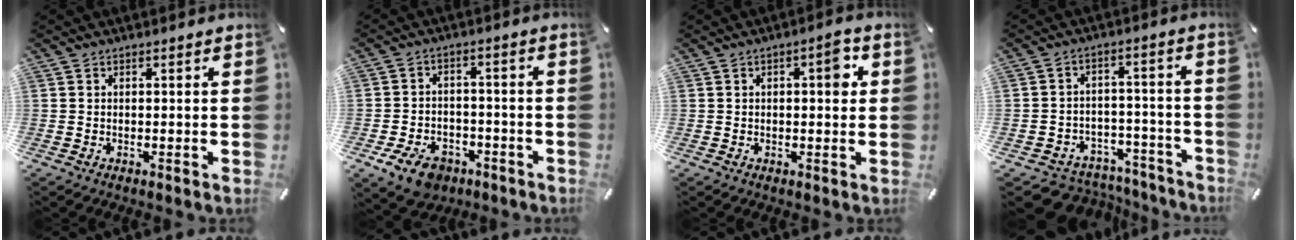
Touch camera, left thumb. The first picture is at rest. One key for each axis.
{"total": 8.2, "fx": -4.9, "fy": 5.2, "fz": 3.8, "tx": -0.076, "ty": 0.029, "tz": -0.089}
{"total": 5.3, "fx": 1.3, "fy": 2.1, "fz": 4.8, "tx": -0.045, "ty": -0.006, "tz": 0.008}
{"total": 5.6, "fx": -3.0, "fy": 4.6, "fz": 1.2, "tx": -0.018, "ty": 0.019, "tz": -0.051}